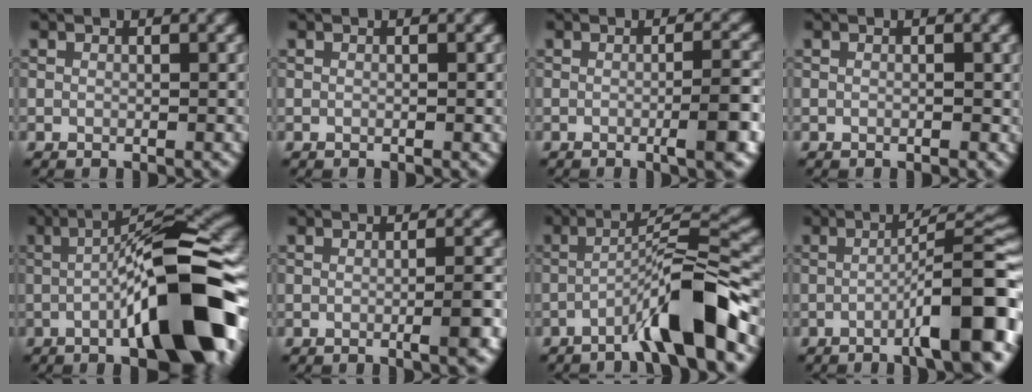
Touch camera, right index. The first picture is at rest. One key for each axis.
{"total": 0.0}
{"total": 4.1, "fx": -1.2, "fy": 0.7, "fz": 3.9, "tx": -0.051, "ty": 0.008, "tz": -0.024}
{"total": 0.5, "fx": -0.2, "fy": 0.2, "fz": 0.5, "tx": -0.008, "ty": 0.002, "tz": -0.002}
{"total": 14.4, "fx": -3.6, "fy": 3.4, "fz": 13.5, "tx": -0.178, "ty": 0.015, "tz": -0.059}
{"total": 3.0, "fx": -0.9, "fy": 0.5, "fz": 2.9, "tx": -0.034, "ty": 0.008, "tz": -0.019}
{"total": 7.8, "fx": -4.1, "fy": 0.6, "fz": 6.7, "tx": -0.107, "ty": 0.024, "tz": -0.076}
{"total": 10.2, "fx": -3.9, "fy": 1.7, "fz": 9.3, "tx": -0.118, "ty": 0.017, "tz": -0.062}